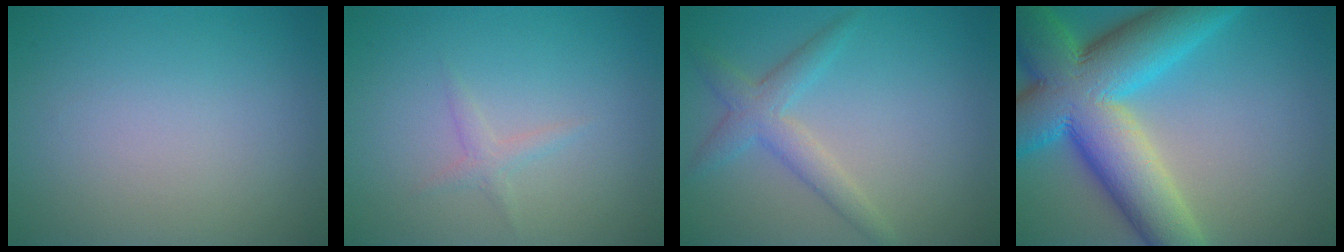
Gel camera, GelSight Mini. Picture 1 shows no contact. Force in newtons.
{"total": 1.0, "press": 1.0, "slide": 0.0}
{"total": 2.9, "press": 2.9, "slide": 0.2}
{"total": 14.1, "press": 14.1, "slide": 0.4}